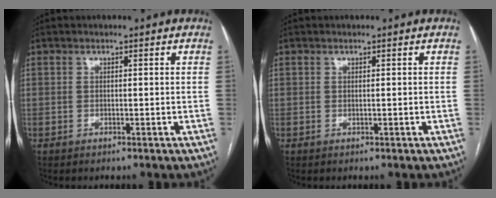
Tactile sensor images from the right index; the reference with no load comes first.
{"total": 0.0}